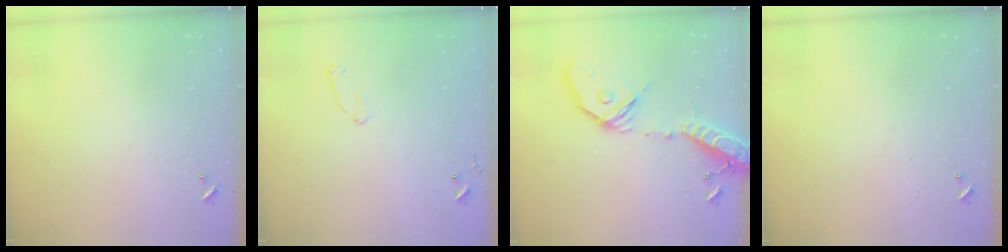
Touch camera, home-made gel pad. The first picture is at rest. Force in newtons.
{"total": 6.5, "press": 6.4, "slide": 1.0}
{"total": 21.3, "press": 20.9, "slide": 4.1}
{"total": 0.0}